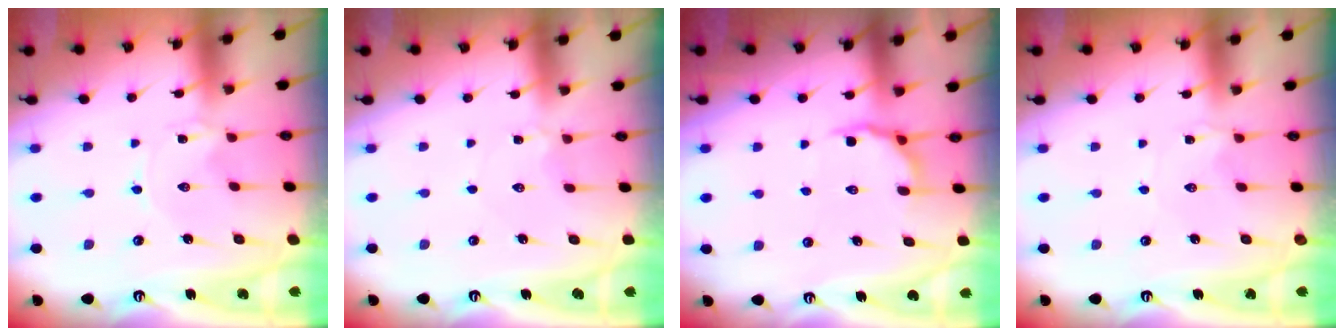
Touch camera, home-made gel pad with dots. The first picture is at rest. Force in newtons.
{"total": 2.6, "press": 2.6, "slide": 0.2}
{"total": 5.6, "press": 5.1, "slide": 2.3}
{"total": 2.1, "press": 2.1, "slide": 0.4}